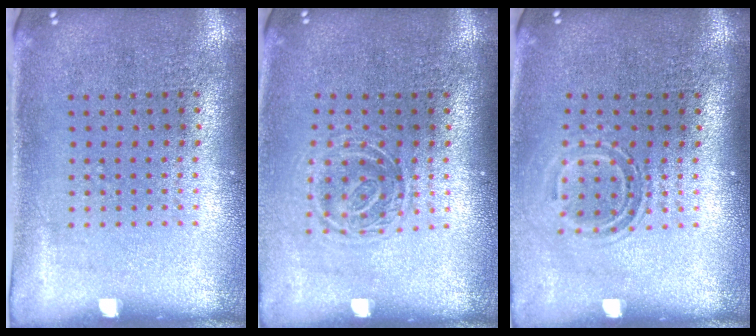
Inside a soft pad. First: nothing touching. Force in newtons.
{"total": 1.4, "press": 1.1, "slide": 0.9}
{"total": 1.5, "press": 1.1, "slide": 1.1}